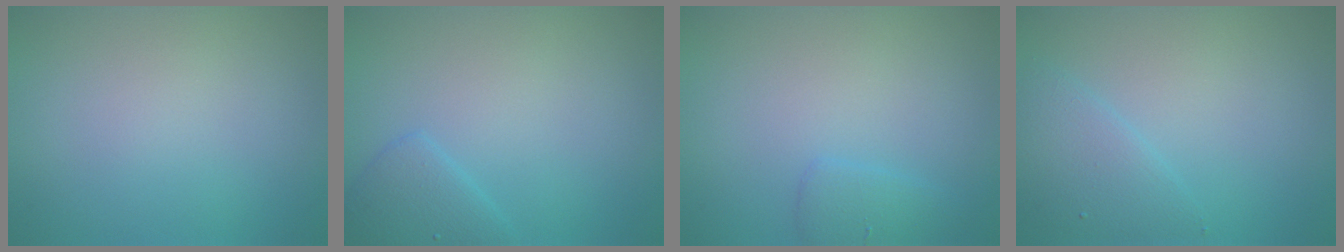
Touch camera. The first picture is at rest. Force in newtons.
{"total": 2.1, "press": 2.1, "slide": 0.2}
{"total": 1.4, "press": 1.4, "slide": 0.2}
{"total": 2.6, "press": 2.6, "slide": 0.1}